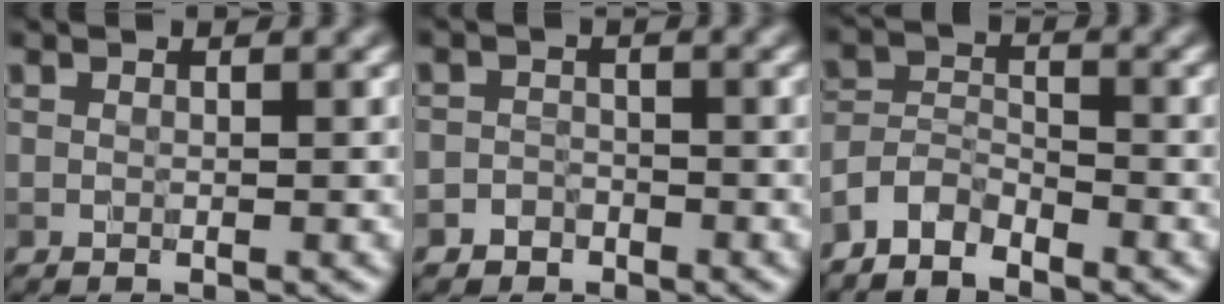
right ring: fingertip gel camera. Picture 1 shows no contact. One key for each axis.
{"total": 1.6, "fx": -1.2, "fy": 1.1, "fz": -0.3, "tx": 0.025, "ty": 0.008, "tz": -0.027}
{"total": 2.8, "fx": -2.5, "fy": 1.0, "fz": 0.7, "tx": -0.011, "ty": 0.008, "tz": -0.060}